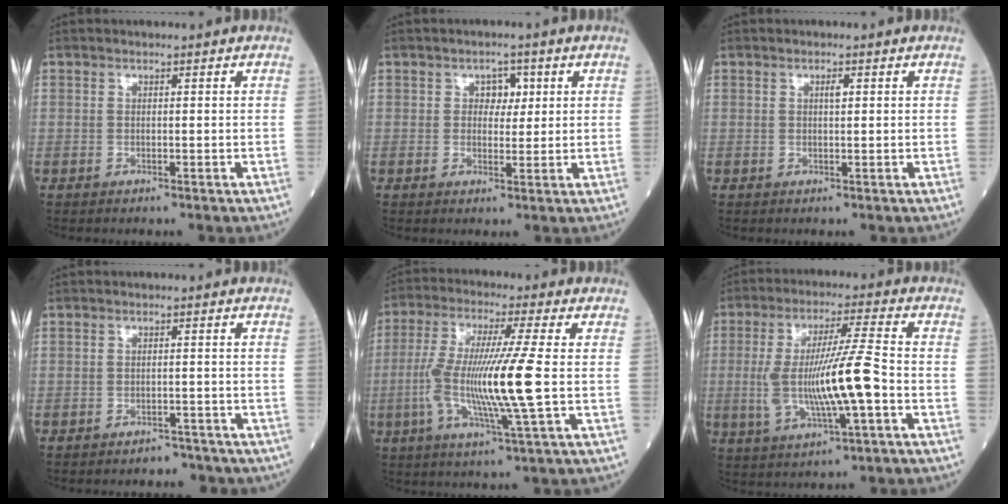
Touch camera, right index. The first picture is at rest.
{"total": 3.0, "force": [0.9, 2.1, 2.0], "torque": [-0.019, 0.005, 0.012]}
{"total": 1.0, "force": [0.3, 0.2, 0.9], "torque": [-0.016, 0.001, 0.004]}
{"total": 3.9, "force": [-3.4, 1.7, 0.4], "torque": [-0.003, 0.006, -0.042]}
{"total": 12.6, "force": [-1.6, -0.6, 12.5], "torque": [-0.250, -0.008, -0.036]}
{"total": 12.0, "force": [-1.9, 0.8, 11.9], "torque": [-0.237, 0.001, -0.034]}